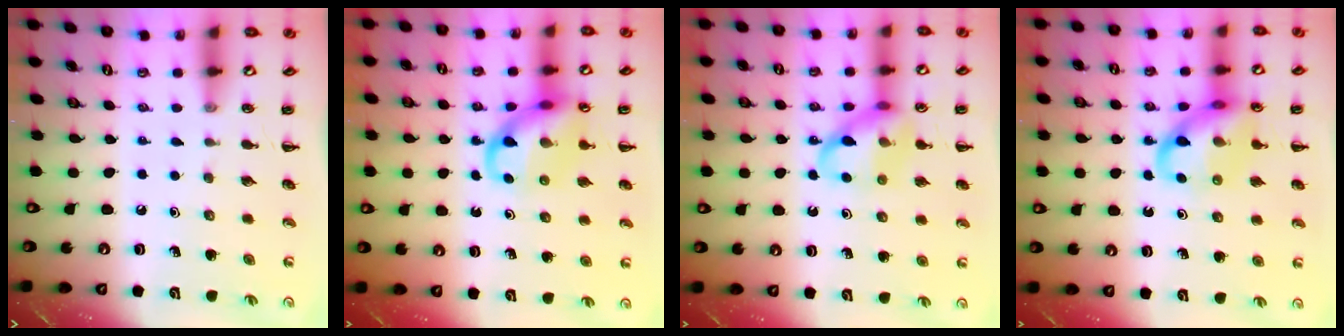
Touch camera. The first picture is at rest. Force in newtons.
{"total": 13.0, "press": 12.8, "slide": 2.2}
{"total": 12.5, "press": 12.4, "slide": 1.8}
{"total": 13.6, "press": 13.4, "slide": 1.9}